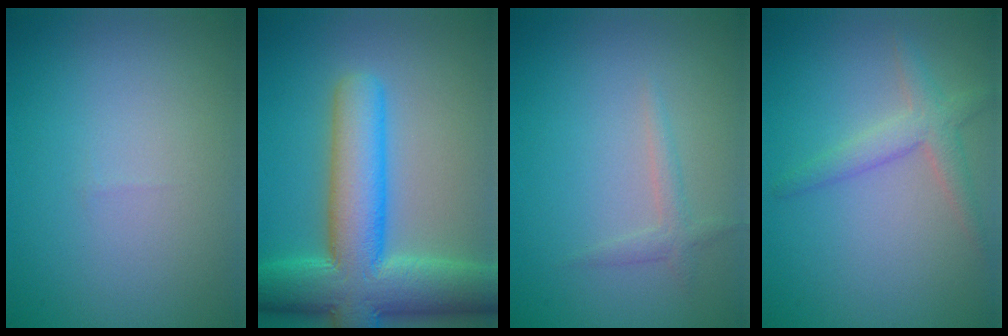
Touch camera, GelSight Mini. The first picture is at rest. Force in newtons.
{"total": 10.8, "press": 10.8, "slide": 0.5}
{"total": 1.3, "press": 1.3, "slide": 0.0}
{"total": 2.6, "press": 2.6, "slide": 0.2}